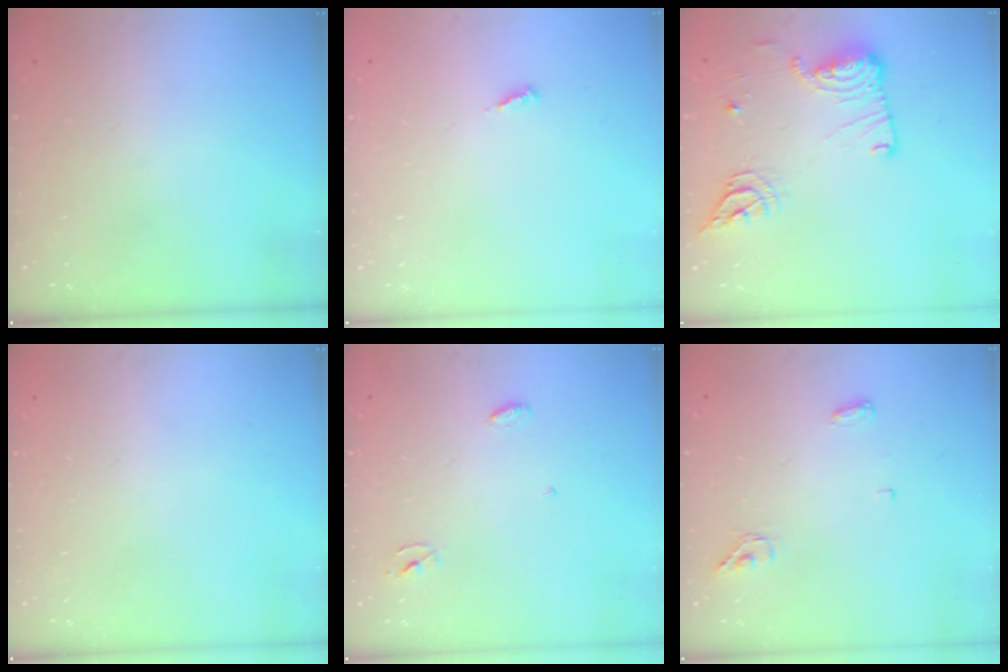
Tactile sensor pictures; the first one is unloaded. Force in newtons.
{"total": 3.2, "press": 3.2, "slide": 0.3}
{"total": 15.8, "press": 15.0, "slide": 4.9}
{"total": 0.0}
{"total": 3.3, "press": 3.3, "slide": 0.3}
{"total": 4.4, "press": 4.3, "slide": 0.9}